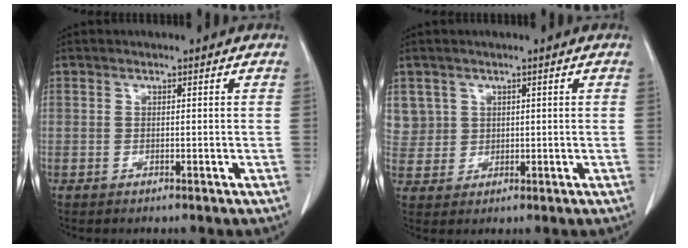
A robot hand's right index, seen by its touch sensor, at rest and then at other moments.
{"total": 4.9, "force": [2.1, 4.4, -0.1], "torque": [0.014, 0.007, 0.045]}